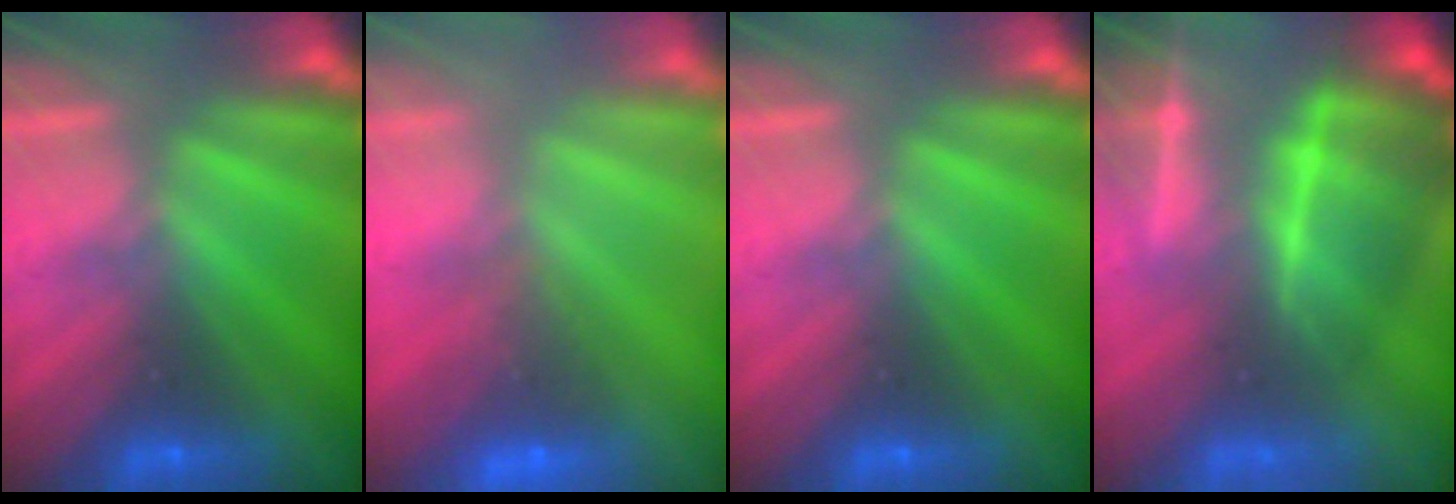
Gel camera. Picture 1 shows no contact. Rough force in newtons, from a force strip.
{"total": 7.6}
{"total": 0.0}
{"total": 8.1}